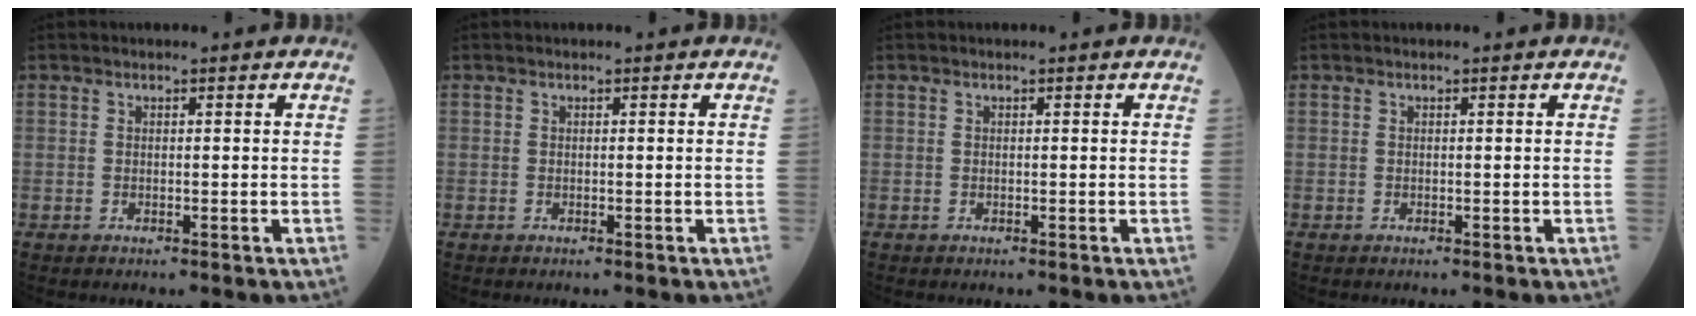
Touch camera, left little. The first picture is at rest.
{"total": 0.0}
{"total": 0.0}
{"total": 0.0}